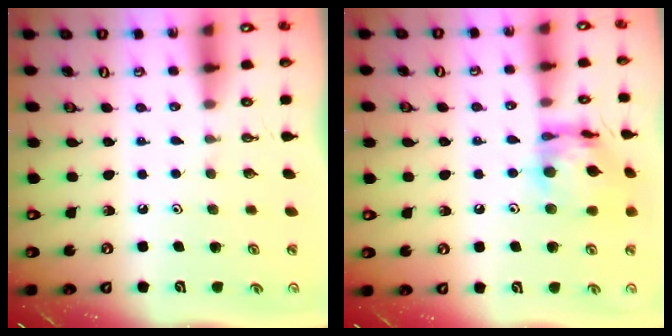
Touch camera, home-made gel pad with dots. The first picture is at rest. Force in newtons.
{"total": 14.6, "press": 14.5, "slide": 1.2}